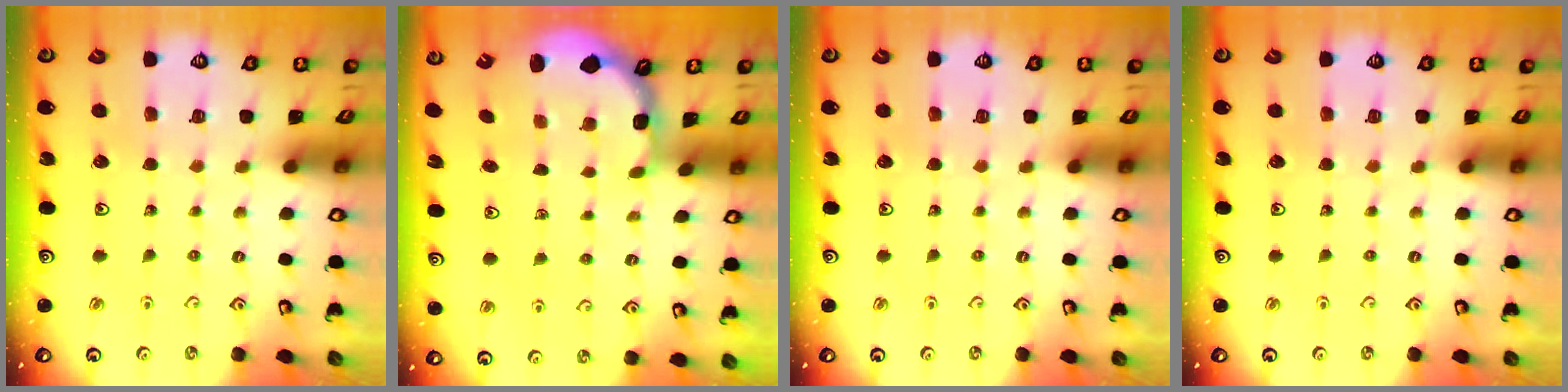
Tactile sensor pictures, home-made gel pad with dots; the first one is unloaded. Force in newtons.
{"total": 2.5, "press": 2.1, "slide": 1.3}
{"total": 0.0}
{"total": 0.0}